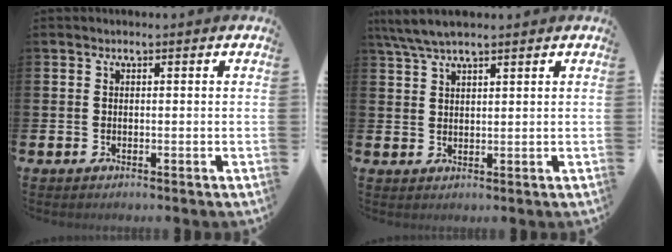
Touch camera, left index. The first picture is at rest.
{"total": 4.7, "force": [3.9, 0.9, 2.4], "torque": [-0.062, -0.003, 0.073]}